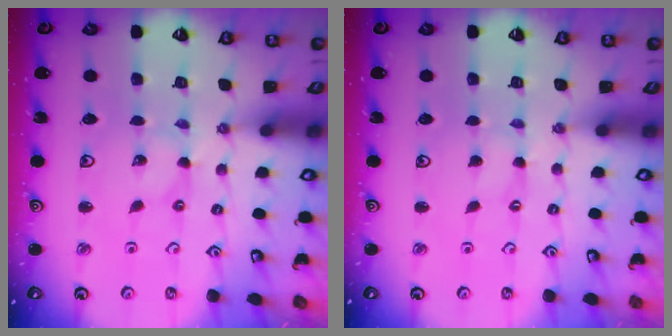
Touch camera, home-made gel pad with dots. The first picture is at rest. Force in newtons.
{"total": 0.0}